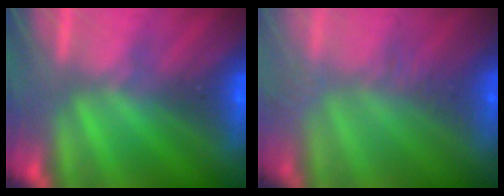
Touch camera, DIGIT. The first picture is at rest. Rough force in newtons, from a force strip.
{"total": 2.8}